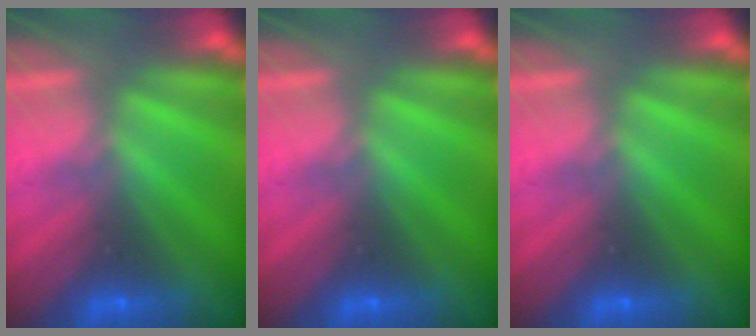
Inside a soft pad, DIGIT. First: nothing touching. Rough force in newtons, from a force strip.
{"total": 0.0}
{"total": 0.0}